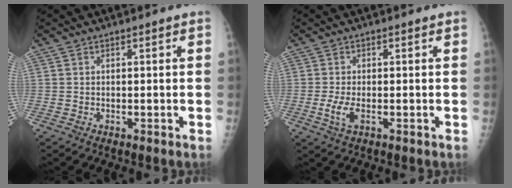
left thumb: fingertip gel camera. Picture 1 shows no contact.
{"total": 3.4, "force": [-0.7, 1.3, 3.0], "torque": [-0.073, -0.007, -0.015]}